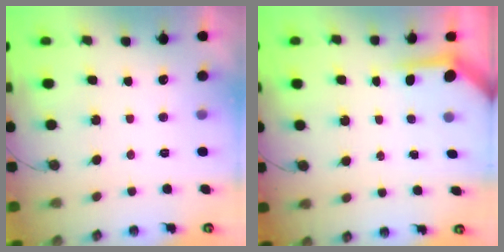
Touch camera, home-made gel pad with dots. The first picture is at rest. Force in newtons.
{"total": 3.9, "press": 3.9, "slide": 0.4}